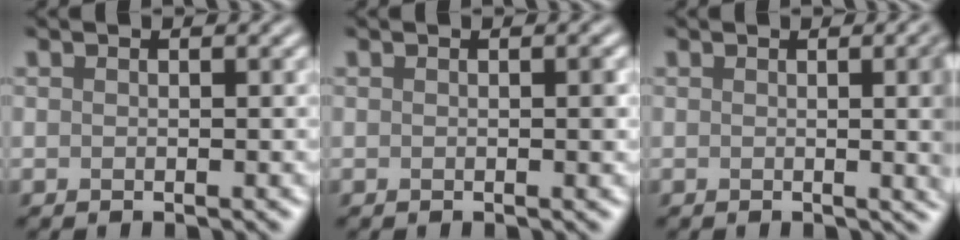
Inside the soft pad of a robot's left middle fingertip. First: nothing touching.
{"total": 0.7, "force": [0.0, 0.0, 0.6], "torque": [-0.007, 0.000, 0.000]}
{"total": 7.8, "force": [0.4, 3.5, 7.0], "torque": [-0.029, 0.010, 0.003]}